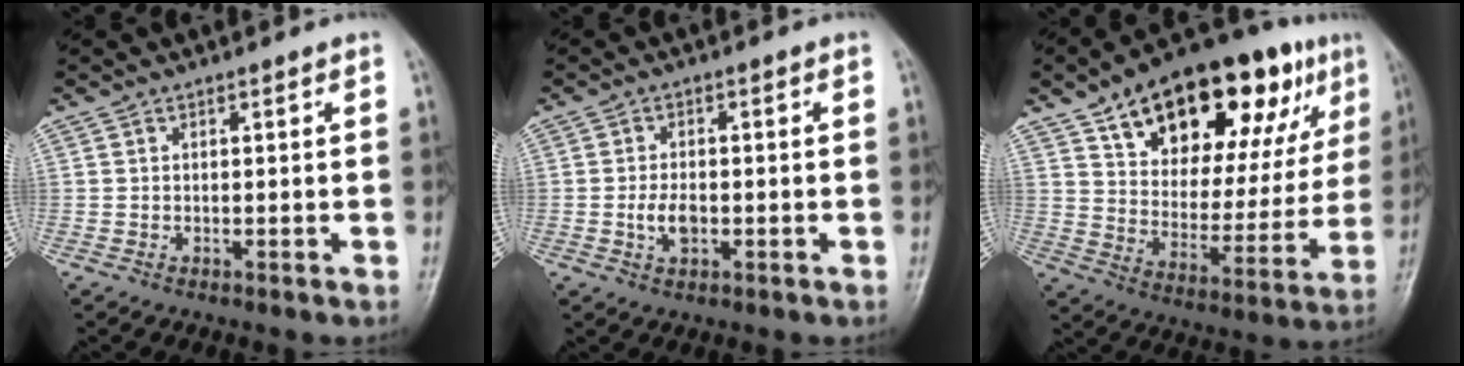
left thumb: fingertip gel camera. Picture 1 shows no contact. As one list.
[{"total": 3.8, "force": [-0.8, 2.3, 3.0], "torque": [-0.053, 0.003, -0.016]}, {"total": 28.5, "force": [15.0, 13.5, 20.1], "torque": [-0.259, -0.011, 0.234]}]